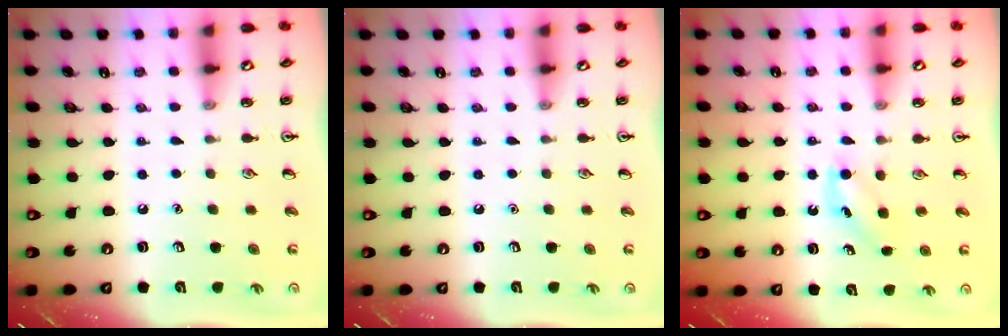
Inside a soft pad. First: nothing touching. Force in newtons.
{"total": 0.0}
{"total": 3.8, "press": 3.6, "slide": 1.4}